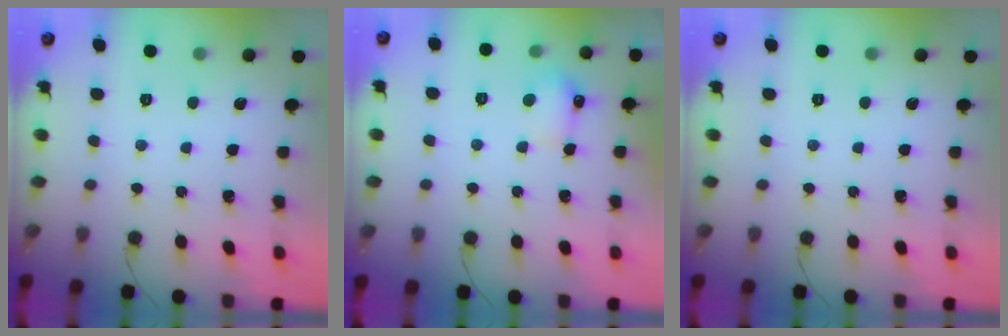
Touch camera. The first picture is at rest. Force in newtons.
{"total": 5.5, "press": 5.5, "slide": 0.9}
{"total": 0.0}